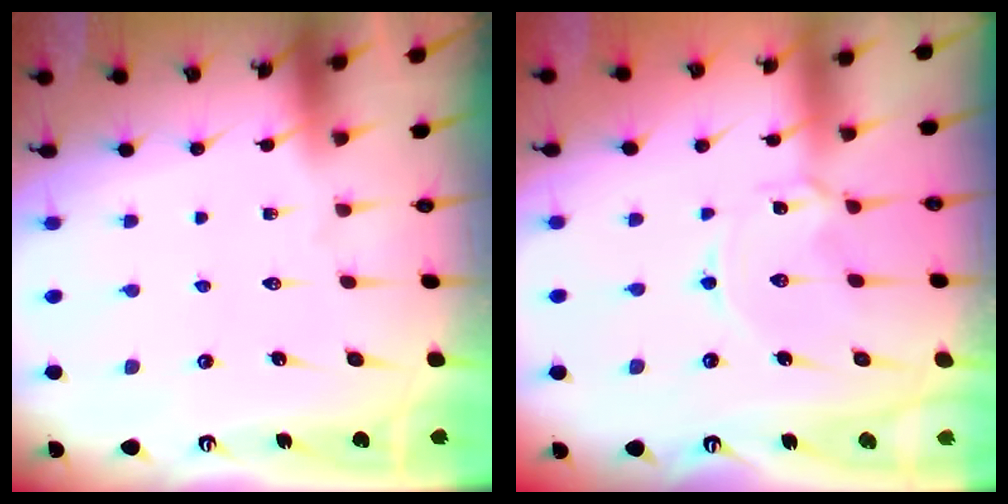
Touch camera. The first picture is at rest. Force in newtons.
{"total": 1.9, "press": 1.9, "slide": 0.4}